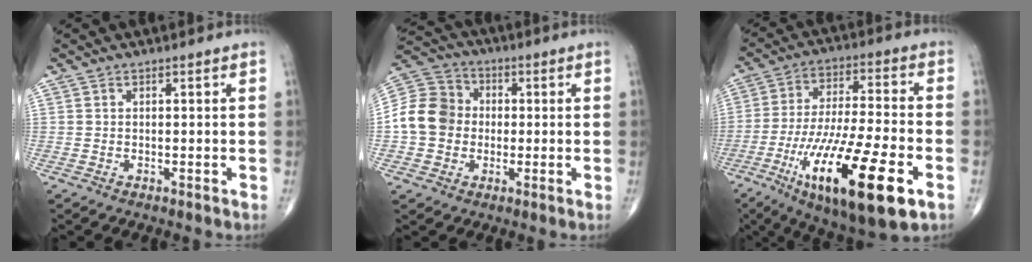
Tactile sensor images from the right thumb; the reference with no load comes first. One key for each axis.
{"total": 11.7, "fx": -0.7, "fy": 10.2, "fz": 5.7, "tx": -0.095, "ty": 0.032, "tz": -0.023}
{"total": 24.1, "fx": -9.9, "fy": 6.3, "fz": 21.1, "tx": -0.392, "ty": 0.007, "tz": -0.160}